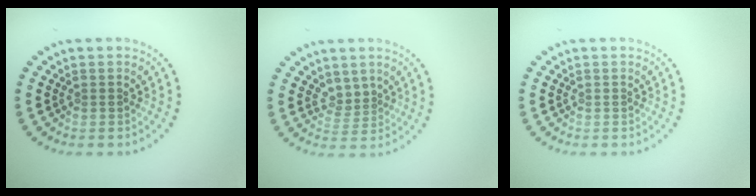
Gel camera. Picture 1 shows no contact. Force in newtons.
{"total": 1.7, "press": 1.1, "slide": 1.3}
{"total": 0.0}